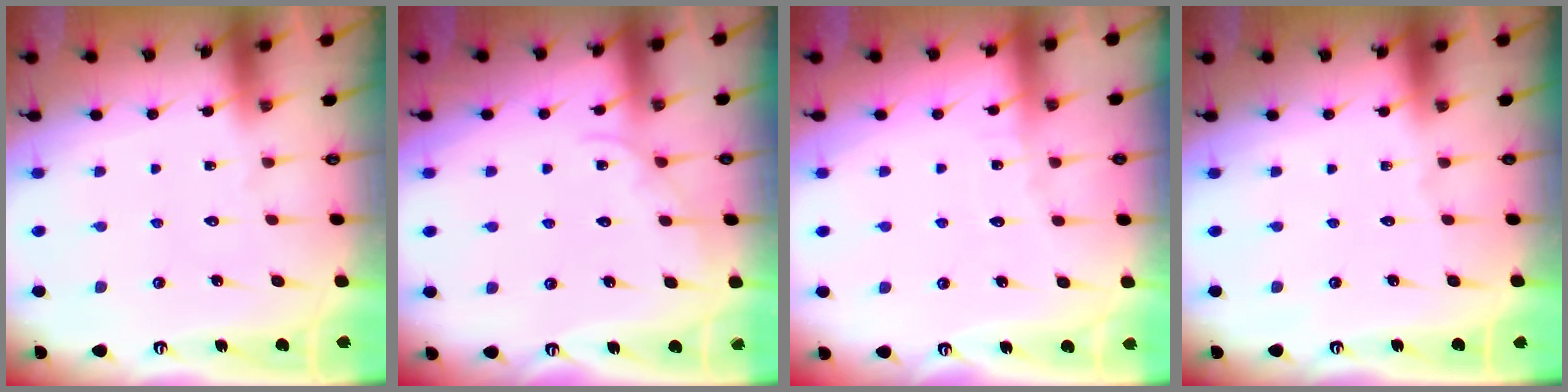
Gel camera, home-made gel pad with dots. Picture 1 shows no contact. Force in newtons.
{"total": 2.1, "press": 2.1, "slide": 0.3}
{"total": 2.4, "press": 2.4, "slide": 0.3}
{"total": 0.0}